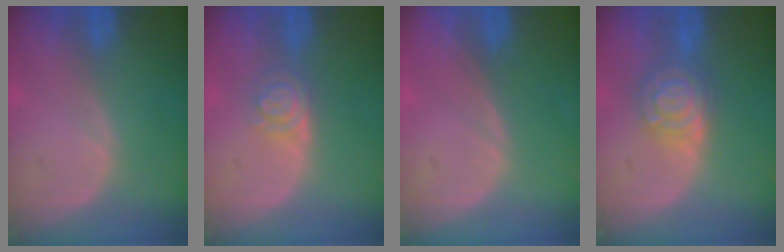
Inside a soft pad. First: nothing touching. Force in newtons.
{"total": 4.0, "press": 3.6, "slide": 1.7}
{"total": 0.0}
{"total": 6.6, "press": 6.5, "slide": 0.5}